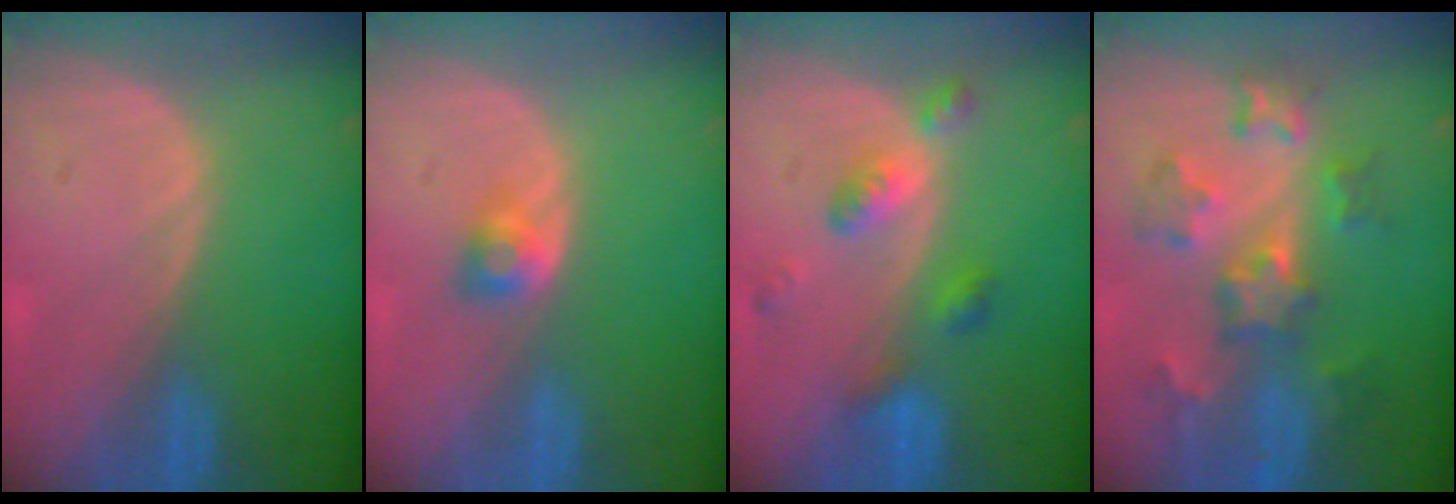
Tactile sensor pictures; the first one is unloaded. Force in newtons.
{"total": 2.7, "press": 2.4, "slide": 1.1}
{"total": 5.9, "press": 5.1, "slide": 2.9}
{"total": 8.2, "press": 7.7, "slide": 2.6}